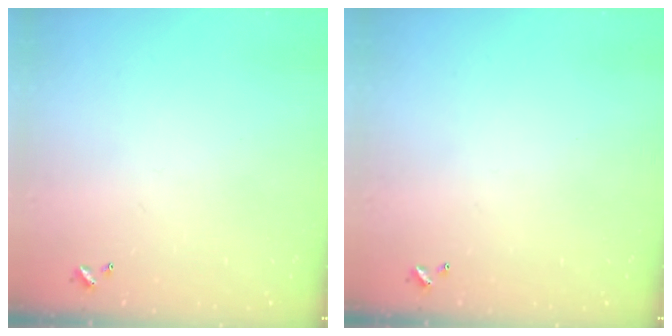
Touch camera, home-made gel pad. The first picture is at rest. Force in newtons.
{"total": 0.0}